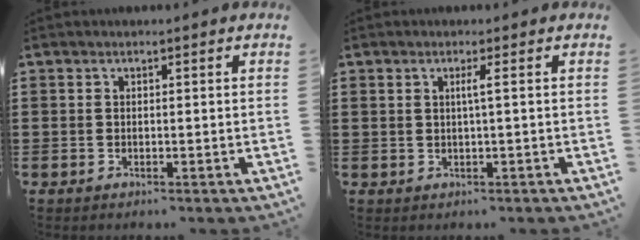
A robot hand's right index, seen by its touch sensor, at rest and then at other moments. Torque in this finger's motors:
{"motor_torque": [0.26, 0.33, 0.07, 0.04]}